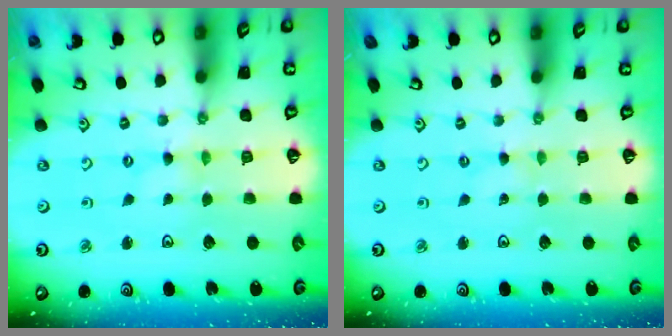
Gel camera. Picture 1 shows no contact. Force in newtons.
{"total": 0.0}